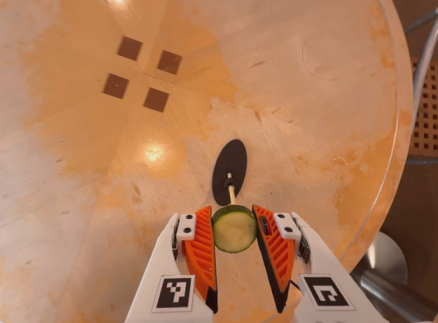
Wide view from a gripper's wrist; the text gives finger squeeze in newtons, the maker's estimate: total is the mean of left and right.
{"total": 10.1, "left": 10.3, "right": 9.9}